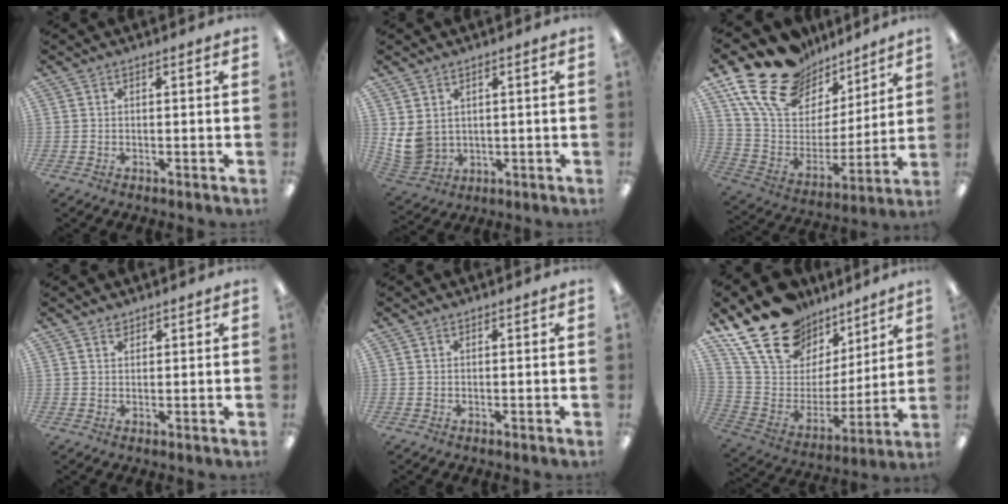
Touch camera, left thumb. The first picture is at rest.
{"total": 7.3, "force": [2.2, 6.0, 3.5], "torque": [-0.091, -0.009, 0.043]}
{"total": 20.2, "force": [14.6, 11.3, 8.1], "torque": [-0.158, -0.094, 0.269]}
{"total": 1.6, "force": [1.4, 0.8, 0.1], "torque": [0.005, -0.006, 0.026]}
{"total": 0.0}
{"total": 20.1, "force": [15.3, 11.1, 6.8], "torque": [-0.143, -0.103, 0.287]}